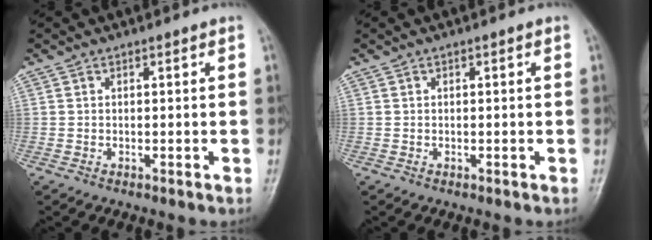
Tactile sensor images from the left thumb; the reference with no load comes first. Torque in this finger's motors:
{"motor_torque": [0.00, 0.00, -0.01, 0.00, 0.00]}